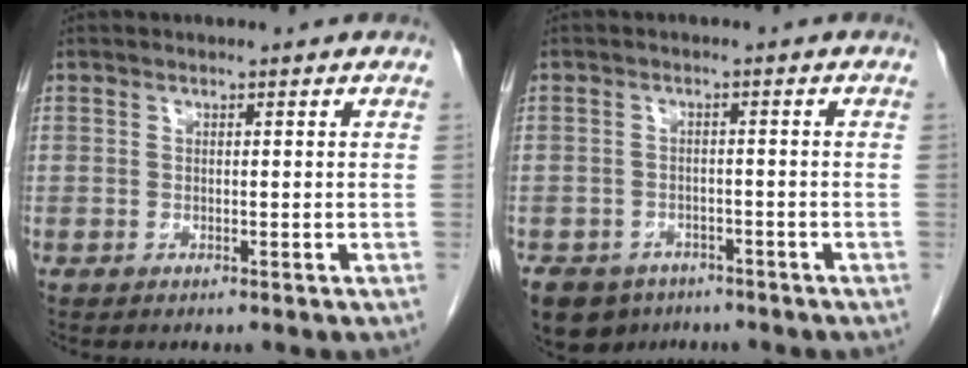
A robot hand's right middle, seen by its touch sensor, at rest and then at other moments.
{"total": 7.5, "force": [-5.3, 5.0, 1.7], "torque": [-0.030, 0.001, -0.079]}